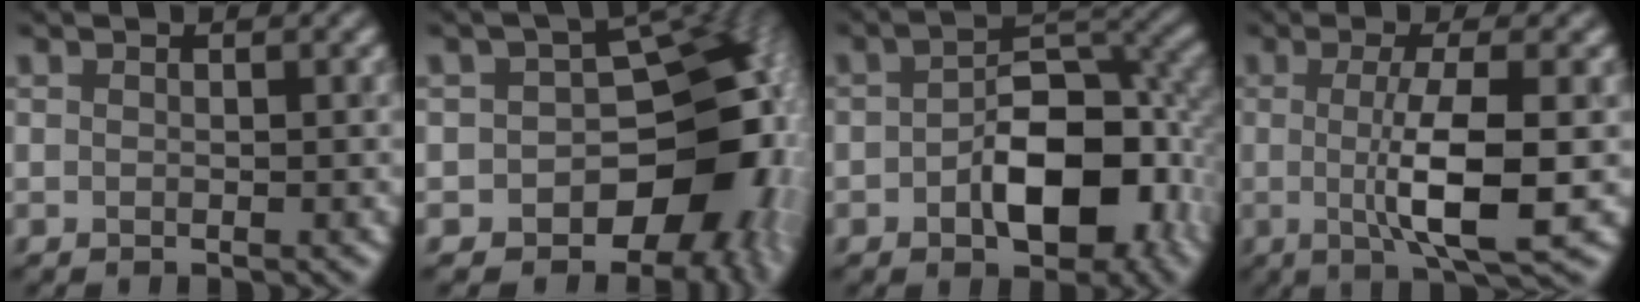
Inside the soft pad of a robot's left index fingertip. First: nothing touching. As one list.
[{"total": 14.2, "force": [-3.6, 10.1, 9.3], "torque": [-0.057, 0.009, -0.053]}, {"total": 9.3, "force": [-2.4, 5.3, 7.2], "torque": [-0.099, 0.003, -0.041]}, {"total": 6.8, "force": [-0.5, 1.5, 6.6], "torque": [-0.110, -0.006, -0.007]}]